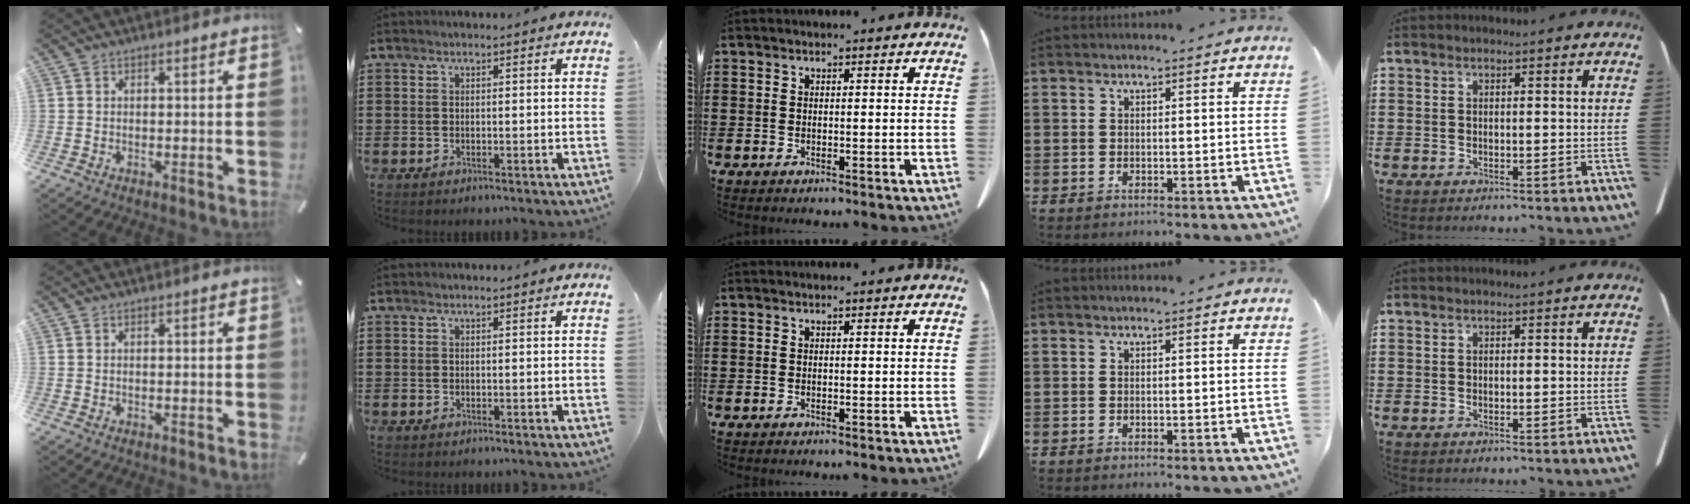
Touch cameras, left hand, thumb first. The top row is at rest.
{}